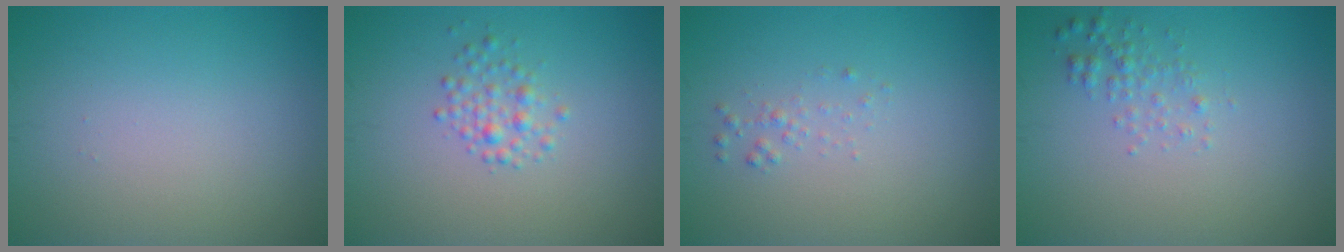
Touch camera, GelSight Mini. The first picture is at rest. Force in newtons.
{"total": 1.8, "press": 1.8, "slide": 0.0}
{"total": 0.8, "press": 0.8, "slide": 0.1}
{"total": 1.5, "press": 1.5, "slide": 0.1}